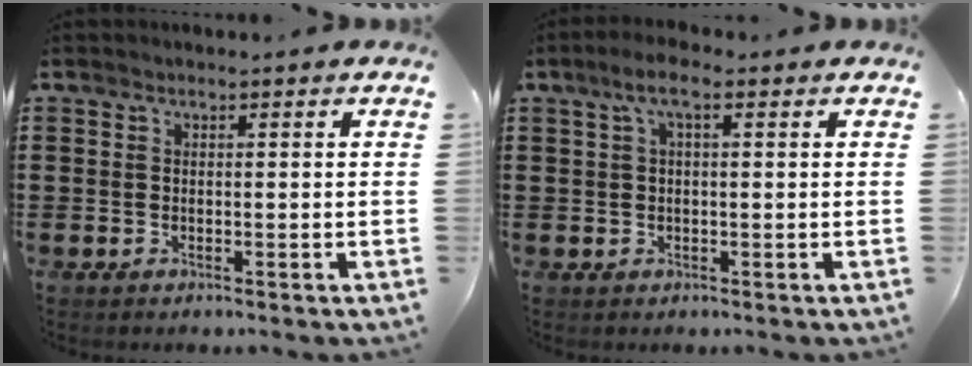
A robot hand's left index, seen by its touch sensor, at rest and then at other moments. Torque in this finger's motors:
{"motor_torque": [0.41, 0.36, 0.32, 0.08]}